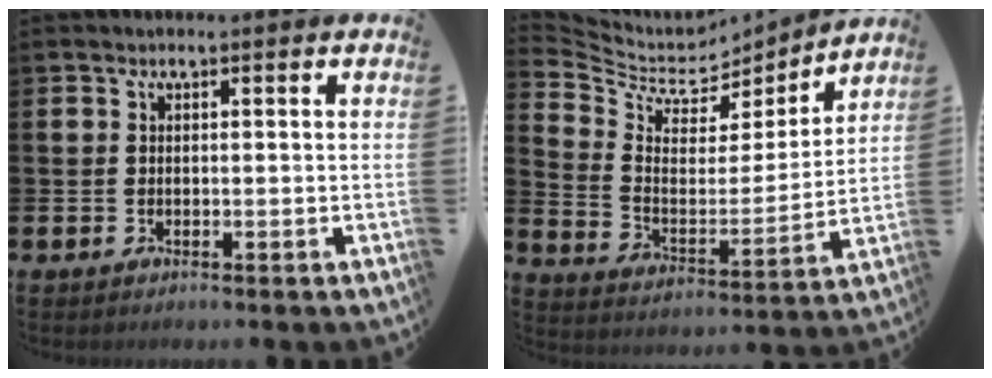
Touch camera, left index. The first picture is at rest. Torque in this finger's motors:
{"motor_torque": [-0.83, -0.74, -0.50, -0.15]}